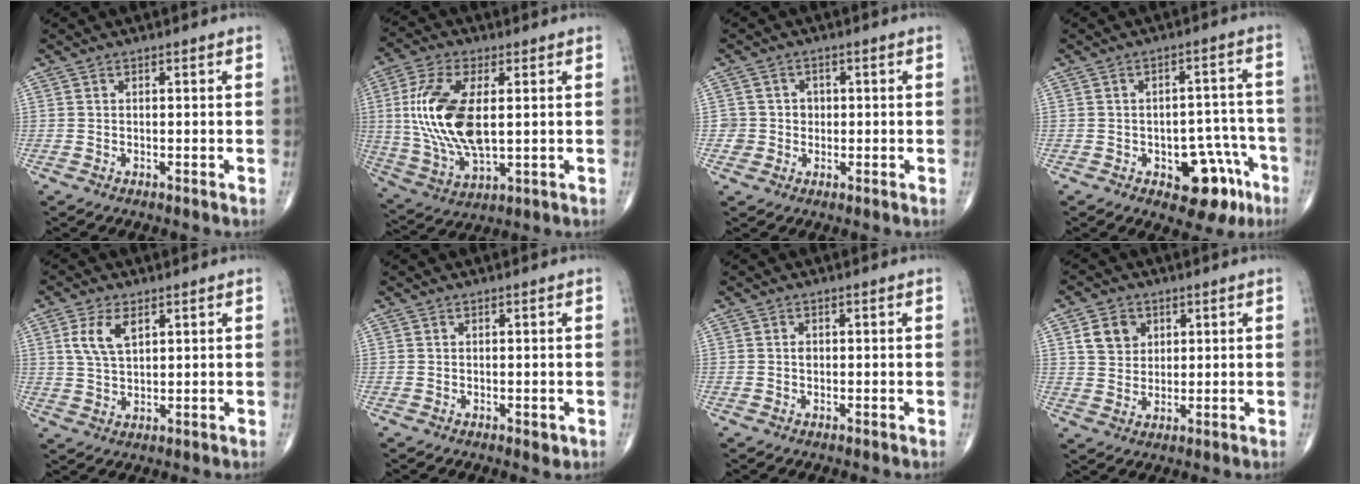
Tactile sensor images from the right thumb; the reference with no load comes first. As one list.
[{"total": 16.9, "force": [1.8, 8.0, 14.7], "torque": [-0.308, -0.008, 0.042]}, {"total": 3.6, "force": [0.0, 3.6, 0.0], "torque": [0.033, 0.010, -0.003]}, {"total": 11.0, "force": [-5.1, 6.1, 7.5], "torque": [-0.052, 0.045, -0.059]}, {"total": 6.3, "force": [2.5, 3.3, 4.7], "torque": [-0.093, -0.006, 0.053]}, {"total": 1.3, "force": [-0.1, 0.8, 1.0], "torque": [-0.010, -0.003, 0.001]}, {"total": 0.9, "force": [0.1, 0.7, 0.6], "torque": [-0.005, 0.002, 0.001]}, {"total": 6.3, "force": [2.5, 5.1, 2.7], "torque": [-0.024, -0.009, 0.046]}]